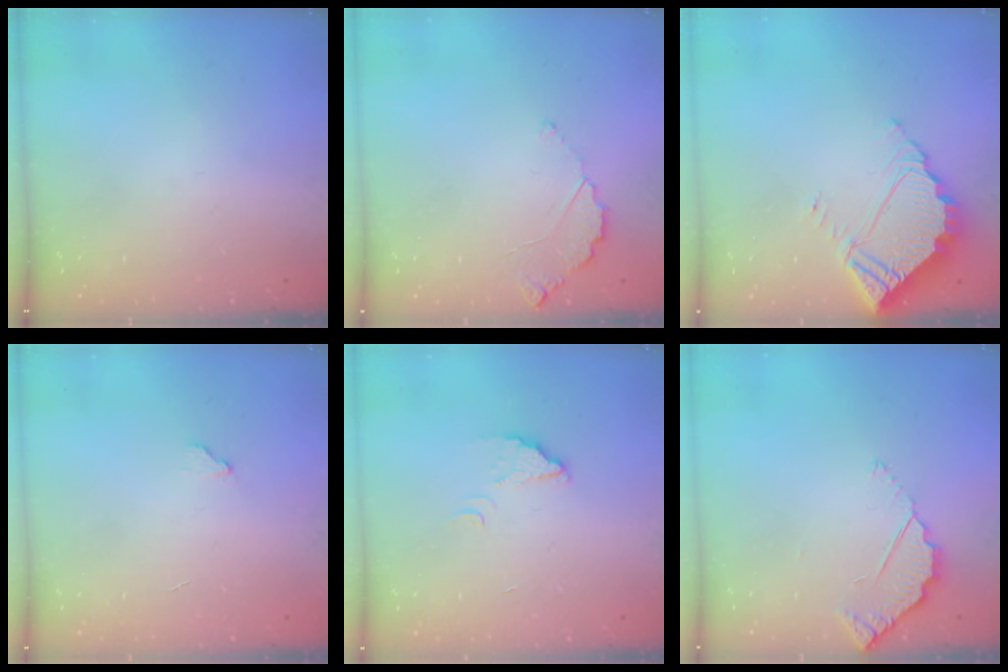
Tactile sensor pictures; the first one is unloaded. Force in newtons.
{"total": 2.9, "press": 2.9, "slide": 0.3}
{"total": 5.9, "press": 5.9, "slide": 0.4}
{"total": 4.3, "press": 4.3, "slide": 0.3}
{"total": 2.1, "press": 2.1, "slide": 0.1}
{"total": 3.0, "press": 3.0, "slide": 0.3}